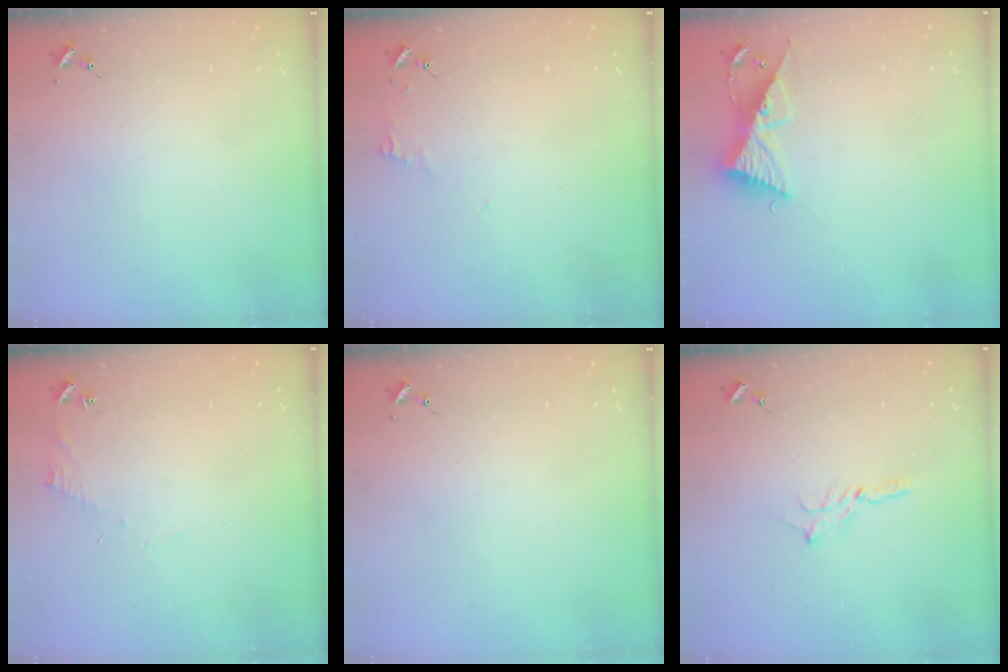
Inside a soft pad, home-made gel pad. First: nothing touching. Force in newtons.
{"total": 3.9, "press": 3.8, "slide": 0.4}
{"total": 9.8, "press": 9.8, "slide": 0.6}
{"total": 5.1, "press": 5.1, "slide": 0.5}
{"total": 0.0}
{"total": 2.0, "press": 2.0, "slide": 0.2}